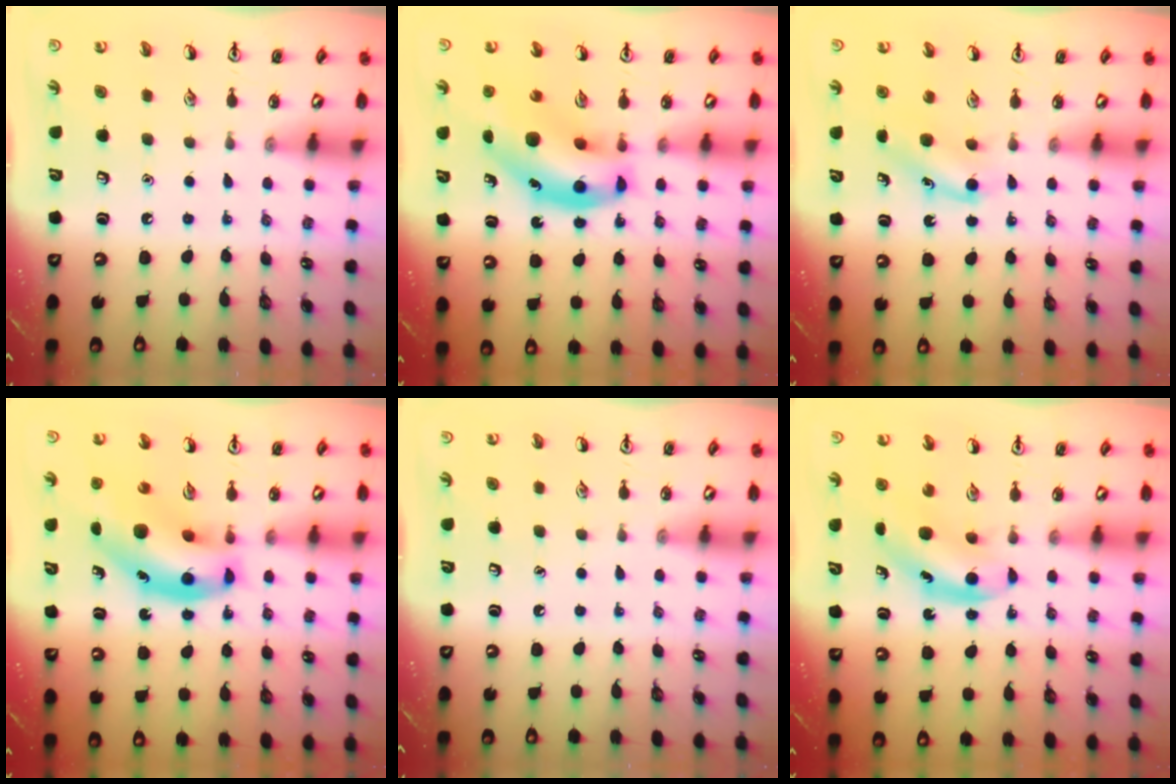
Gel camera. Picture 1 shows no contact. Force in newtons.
{"total": 14.0, "press": 13.4, "slide": 3.8}
{"total": 5.2, "press": 5.0, "slide": 1.4}
{"total": 14.0, "press": 13.4, "slide": 3.8}
{"total": 0.0}
{"total": 5.1, "press": 5.0, "slide": 0.9}